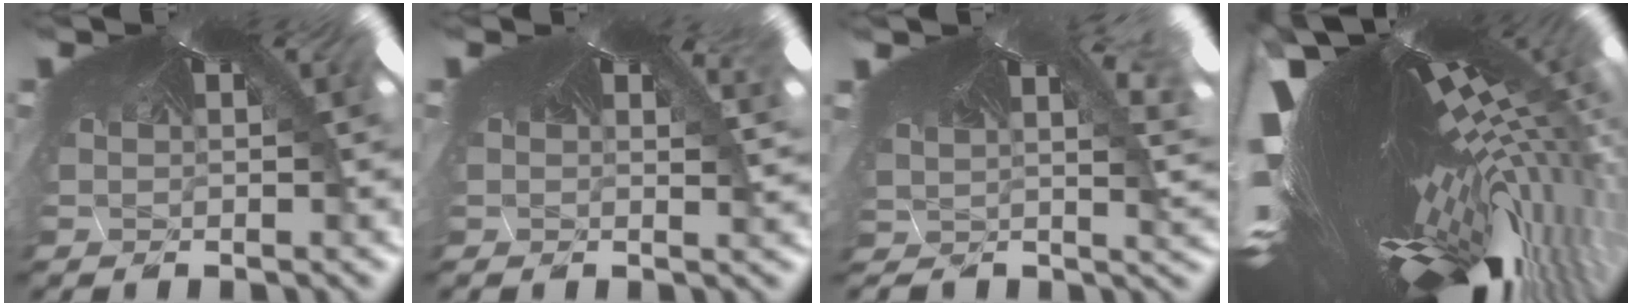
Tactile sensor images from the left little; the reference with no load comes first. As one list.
[{"total": 1.0, "force": [0.4, 0.5, 0.8], "torque": [-0.007, 0.009, 0.000]}, {"total": 1.1, "force": [0.4, -0.9, -0.4], "torque": [-0.011, -0.003, 0.016]}, {"total": 7.2, "force": [-5.7, -1.0, 4.3], "torque": [-0.101, -0.089, -0.066]}]